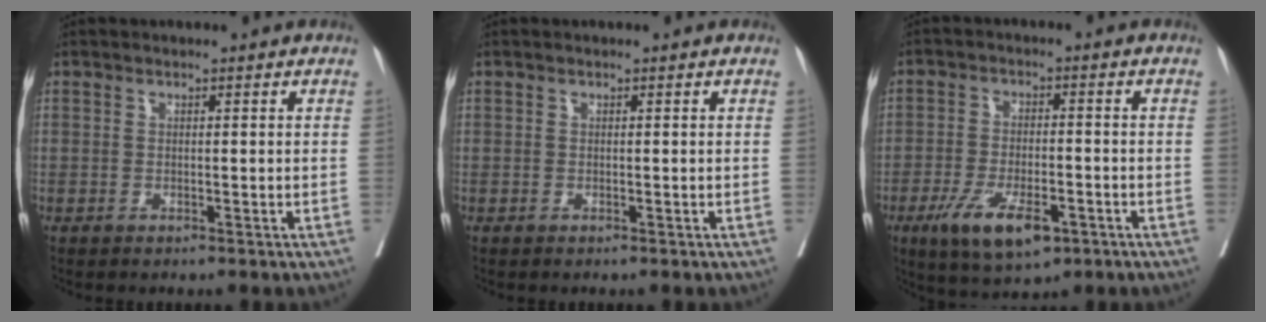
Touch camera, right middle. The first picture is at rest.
{"total": 0.0}
{"total": 9.3, "force": [-4.9, 3.2, 7.3], "torque": [-0.135, -0.015, -0.075]}